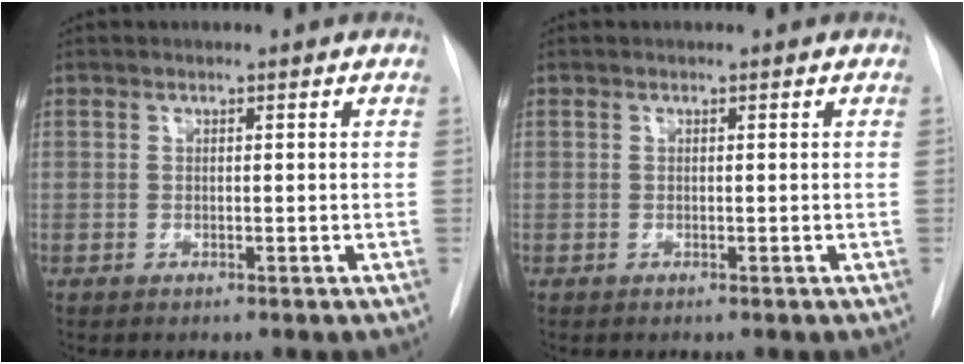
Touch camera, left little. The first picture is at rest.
{"total": 0.0}